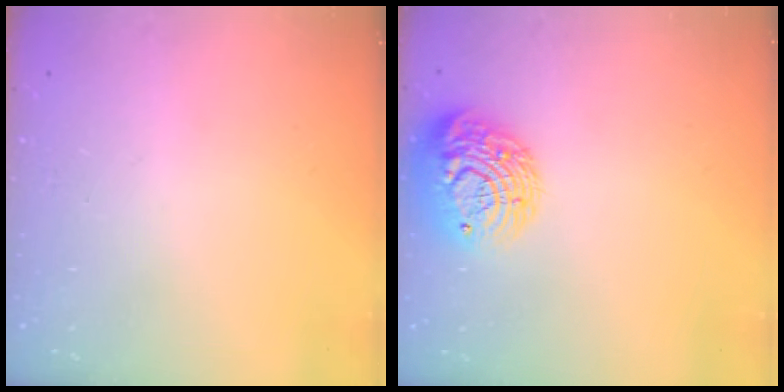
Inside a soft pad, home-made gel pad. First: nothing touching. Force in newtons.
{"total": 14.2, "press": 14.1, "slide": 1.0}